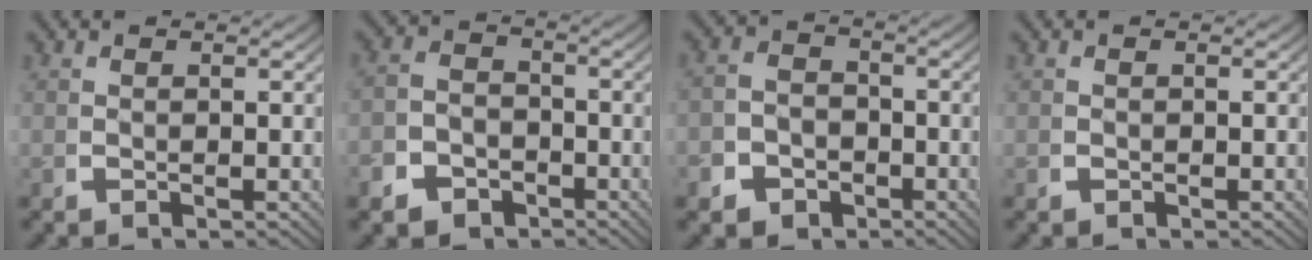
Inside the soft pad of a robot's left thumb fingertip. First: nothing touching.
{"total": 4.5, "force": [-2.8, 3.4, 1.1], "torque": [-0.015, -0.019, -0.046]}
{"total": 4.9, "force": [-2.5, 3.9, 1.5], "torque": [-0.022, -0.020, -0.040]}
{"total": 0.0}